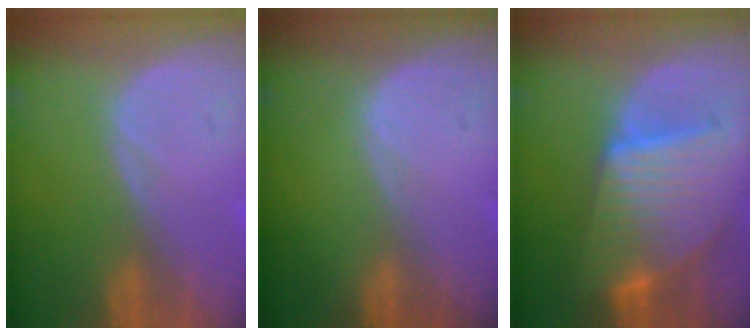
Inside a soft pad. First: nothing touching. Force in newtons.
{"total": 0.0}
{"total": 10.1, "press": 10.1, "slide": 0.8}